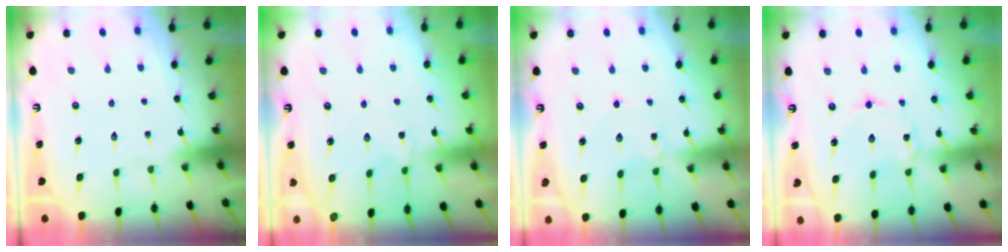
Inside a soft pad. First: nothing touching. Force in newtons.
{"total": 1.4, "press": 1.4, "slide": 0.3}
{"total": 3.1, "press": 3.1, "slide": 0.3}
{"total": 1.6, "press": 1.5, "slide": 0.1}